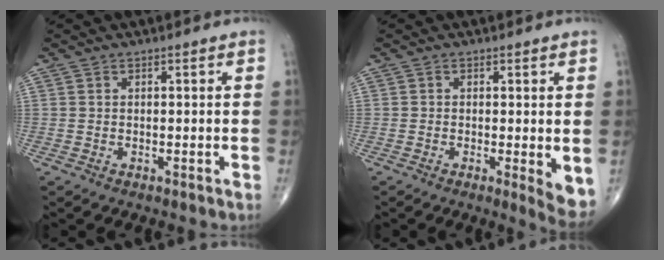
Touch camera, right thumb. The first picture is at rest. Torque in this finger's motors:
{"motor_torque": [-0.02, 0.47, 0.40, 0.24, 0.13]}